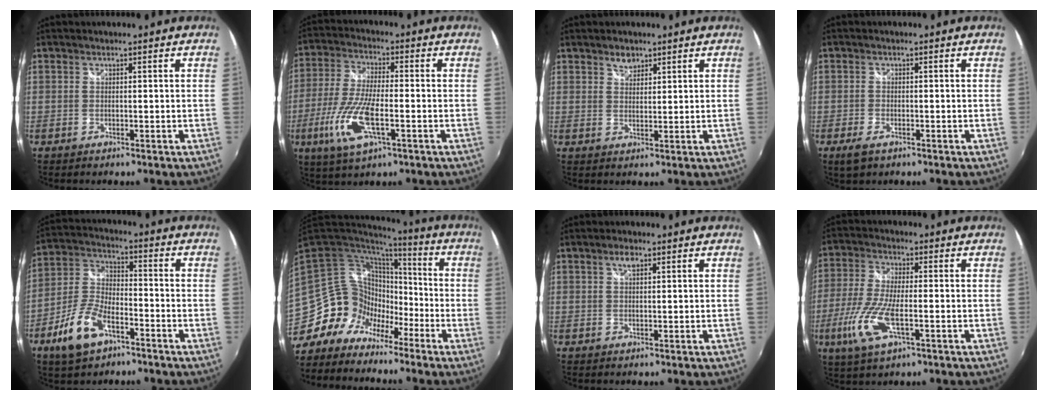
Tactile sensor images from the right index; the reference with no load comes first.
{"total": 12.8, "force": [-4.5, 3.9, 11.4], "torque": [-0.248, -0.015, -0.088]}
{"total": 2.6, "force": [2.0, 1.3, 1.0], "torque": [-0.012, 0.004, 0.035]}
{"total": 3.2, "force": [-1.9, 1.3, 2.2], "torque": [-0.049, -0.007, -0.035]}
{"total": 11.6, "force": [-6.4, 5.4, 8.0], "torque": [-0.177, 0.005, -0.121]}
{"total": 13.0, "force": [-8.6, 9.1, 3.4], "torque": [-0.071, 0.024, -0.154]}
{"total": 1.9, "force": [1.0, 0.7, 1.4], "torque": [-0.025, 0.005, 0.017]}
{"total": 11.1, "force": [-3.8, 3.5, 9.8], "torque": [-0.219, -0.014, -0.075]}